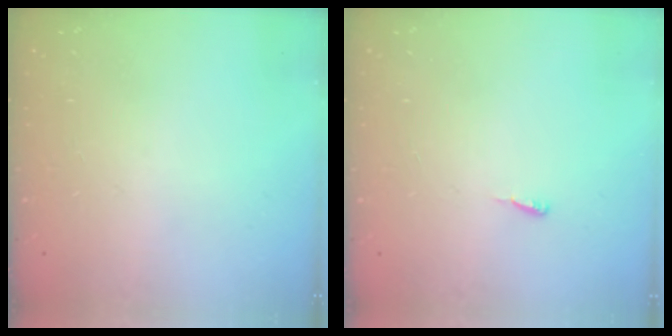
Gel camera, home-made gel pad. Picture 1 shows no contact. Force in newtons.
{"total": 4.4, "press": 4.4, "slide": 0.5}